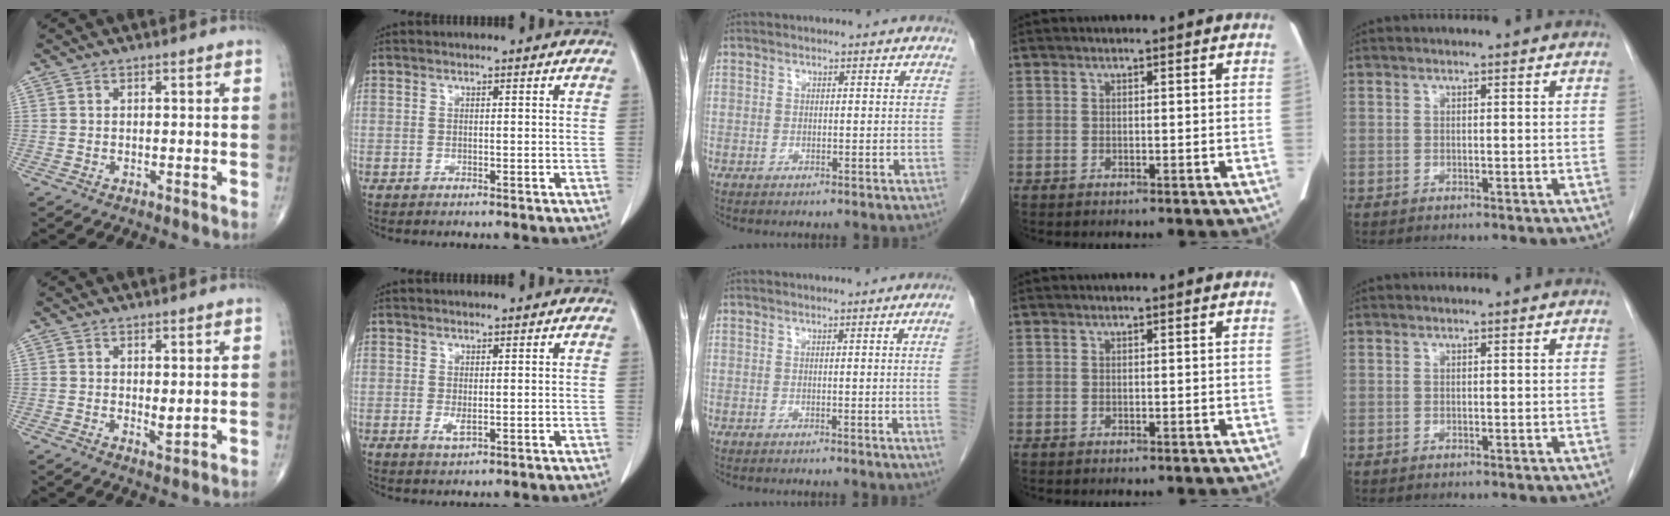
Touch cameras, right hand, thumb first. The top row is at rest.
{"thumb": {"total": 1.9, "force": [0.5, 0.7, 1.7], "torque": [-0.028, -0.010, 0.010]}, "index": {"total": 1.5, "force": [-0.1, 0.7, 1.3], "torque": [-0.023, -0.005, 0.002]}, "middle": {"total": 3.9, "force": [-0.4, -1.6, 3.5], "torque": [-0.044, -0.006, -0.005]}}